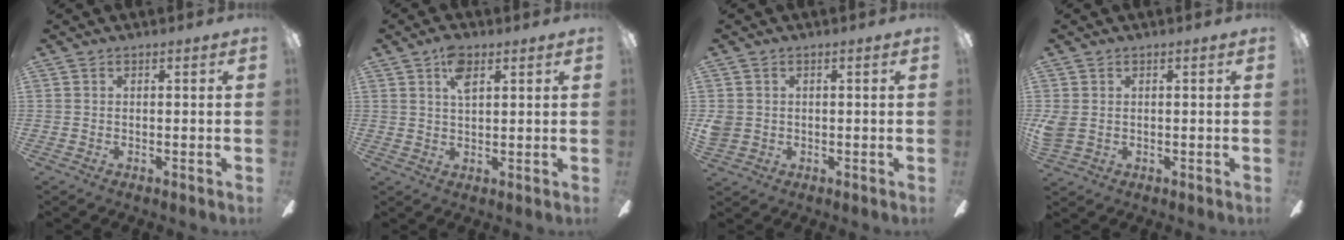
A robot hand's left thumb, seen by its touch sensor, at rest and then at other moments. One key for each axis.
{"total": 5.4, "fx": 2.9, "fy": 2.5, "fz": 3.8, "tx": -0.068, "ty": 0.000, "tz": 0.047}
{"total": 2.8, "fx": 0.4, "fy": 2.6, "fz": 0.8, "tx": -0.017, "ty": 0.006, "tz": 0.010}
{"total": 2.9, "fx": 0.6, "fy": 2.1, "fz": 1.8, "tx": -0.044, "ty": 0.001, "tz": 0.011}